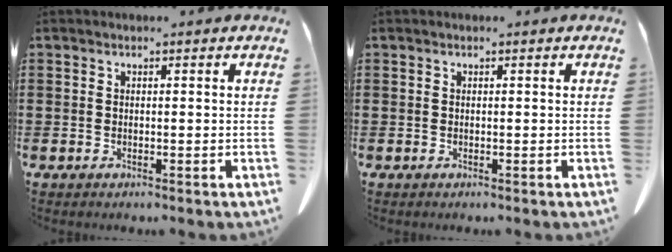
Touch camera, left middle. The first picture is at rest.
{"total": 0.0}